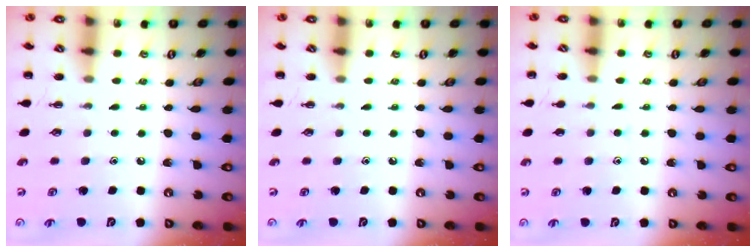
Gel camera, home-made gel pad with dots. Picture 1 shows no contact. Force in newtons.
{"total": 0.0}
{"total": 4.9, "press": 4.6, "slide": 1.6}